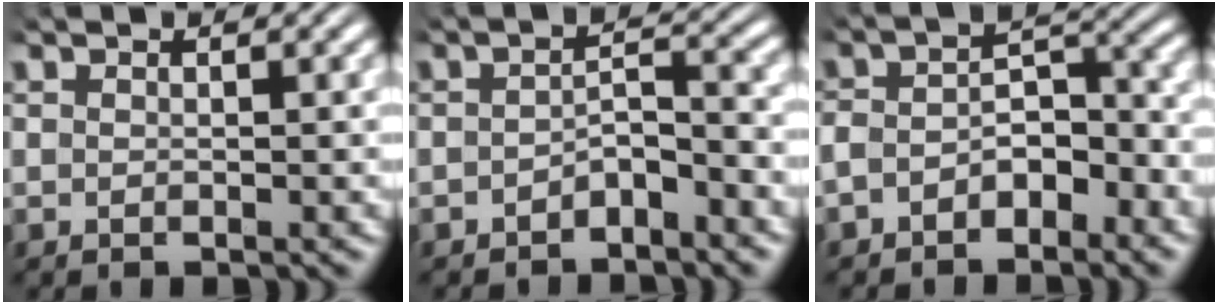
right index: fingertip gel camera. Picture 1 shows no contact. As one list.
[{"total": 2.2, "force": [-1.7, 0.6, 1.3], "torque": [-0.015, -0.009, -0.026]}, {"total": 4.2, "force": [-2.7, 2.3, 2.2], "torque": [-0.039, -0.011, -0.039]}]